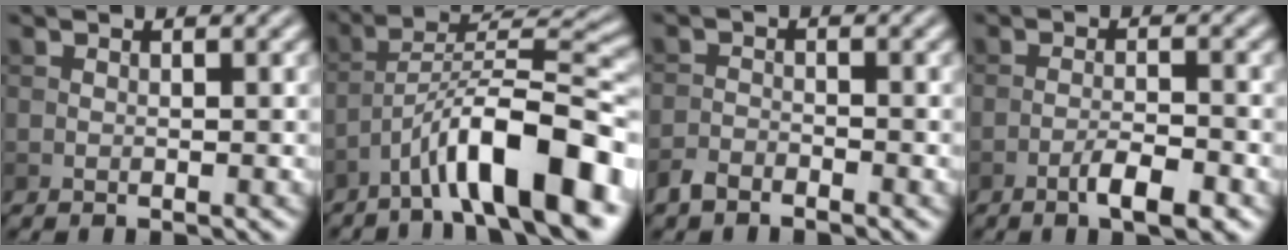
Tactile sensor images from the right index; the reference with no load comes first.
{"total": 11.3, "force": [-6.3, 2.8, 9.0], "torque": [-0.137, 0.023, -0.106]}
{"total": 1.8, "force": [-1.6, 0.6, 0.6], "torque": [-0.010, 0.001, -0.038]}
{"total": 3.6, "force": [-2.1, 0.7, 2.8], "torque": [-0.051, 0.004, -0.039]}